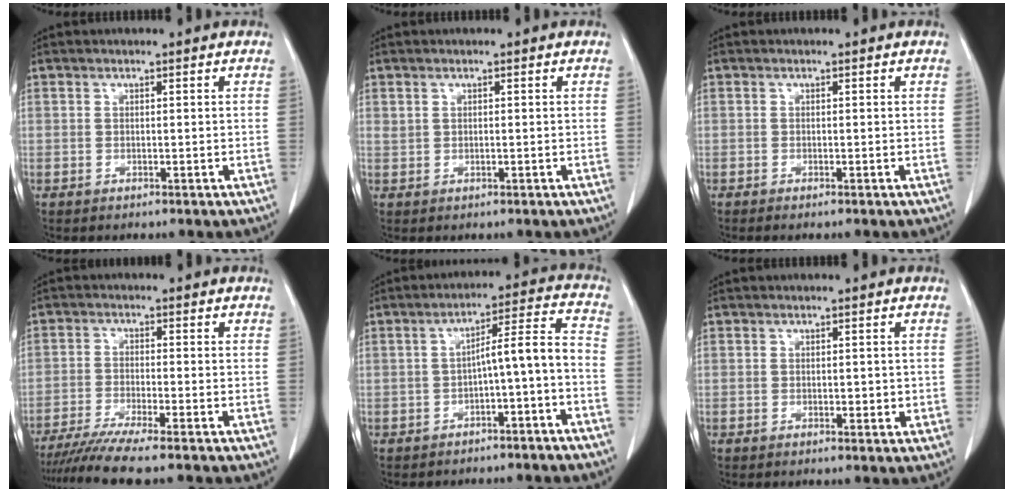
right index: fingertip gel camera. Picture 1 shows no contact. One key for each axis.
{"total": 0.7, "fx": 0.5, "fy": 0.4, "fz": 0.3, "tx": -0.002, "ty": 0.007, "tz": 0.011}
{"total": 0.6, "fx": -0.5, "fy": -0.1, "fz": 0.4, "tx": -0.008, "ty": -0.001, "tz": -0.010}
{"total": 8.1, "fx": -6.8, "fy": -1.1, "fz": 4.2, "tx": -0.061, "ty": -0.022, "tz": -0.112}
{"total": 7.5, "fx": -3.2, "fy": 0.6, "fz": 6.7, "tx": -0.093, "ty": 0.035, "tz": -0.043}
{"total": 1.5, "fx": 0.0, "fy": 0.9, "fz": 1.2, "tx": -0.009, "ty": 0.002, "tz": 0.004}